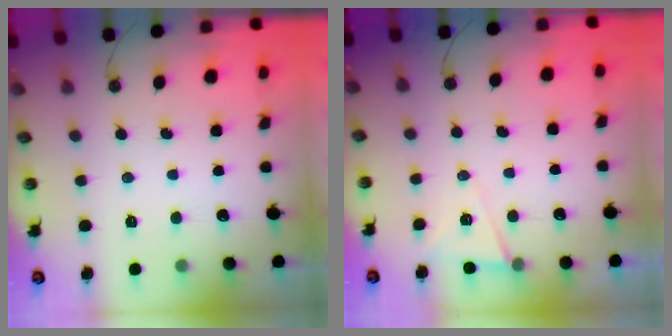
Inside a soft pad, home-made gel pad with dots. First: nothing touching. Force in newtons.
{"total": 6.7, "press": 5.0, "slide": 4.5}